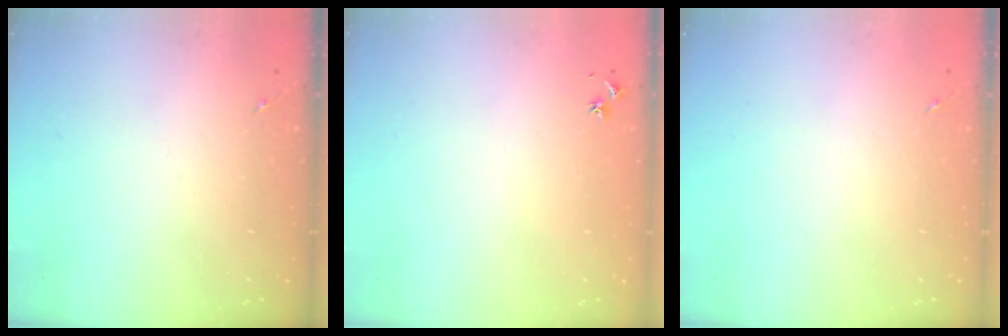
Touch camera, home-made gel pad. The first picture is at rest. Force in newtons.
{"total": 3.0, "press": 2.9, "slide": 0.4}
{"total": 0.0}